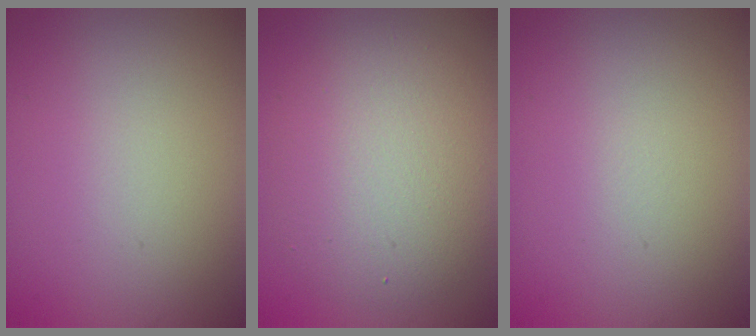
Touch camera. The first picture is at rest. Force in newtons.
{"total": 6.6, "press": 6.6, "slide": 0.5}
{"total": 0.0}